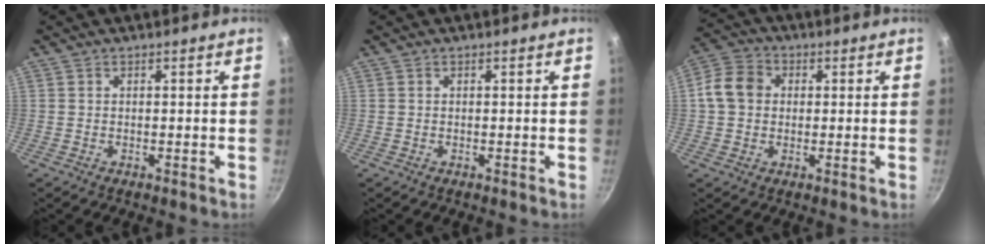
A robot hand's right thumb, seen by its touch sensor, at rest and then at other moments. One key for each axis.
{"total": 0.0}
{"total": 7.6, "fx": 0.7, "fy": 6.4, "fz": 4.2, "tx": -0.058, "ty": 0.014, "tz": -0.004}